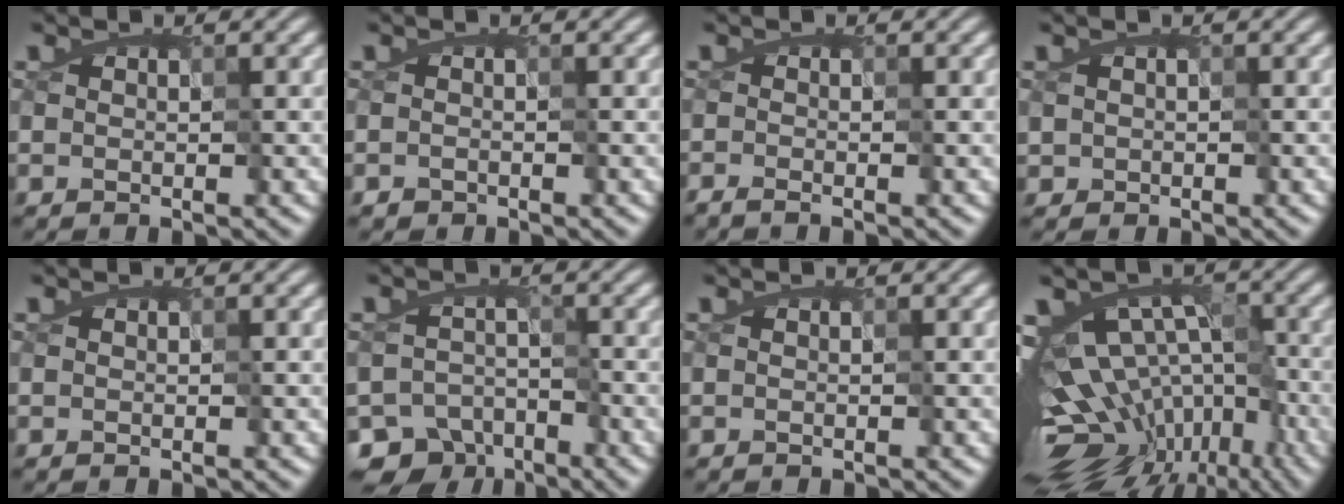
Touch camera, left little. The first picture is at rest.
{"total": 0.5, "force": [-0.5, 0.2, 0.0], "torque": [0.004, 0.001, -0.010]}
{"total": 1.1, "force": [-0.9, 0.2, 0.6], "torque": [-0.005, -0.001, -0.019]}
{"total": 0.7, "force": [-0.3, 0.7, 0.1], "torque": [-0.003, 0.001, -0.006]}
{"total": 0.0}
{"total": 7.5, "force": [-5.5, 4.9, 1.5], "torque": [0.002, -0.002, -0.088]}
{"total": 0.0}
{"total": 13.0, "force": [-4.8, 7.7, 9.4], "torque": [-0.166, -0.006, -0.055]}